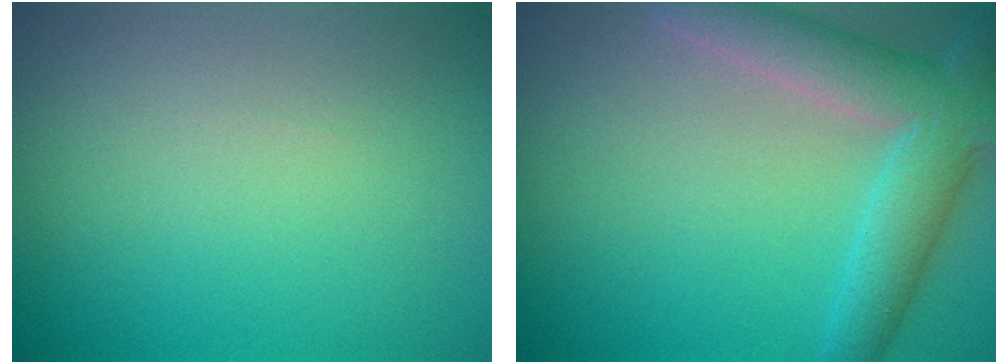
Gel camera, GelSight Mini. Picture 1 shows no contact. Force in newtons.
{"total": 5.8, "press": 5.8, "slide": 0.4}